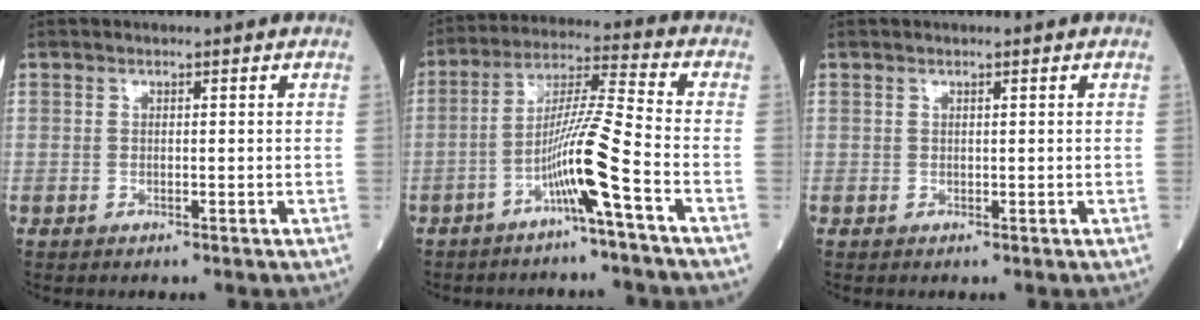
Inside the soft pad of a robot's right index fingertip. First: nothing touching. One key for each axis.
{"total": 9.3, "fx": -4.2, "fy": -1.4, "fz": 8.1, "tx": -0.156, "ty": 0.011, "tz": -0.081}
{"total": 0.0}